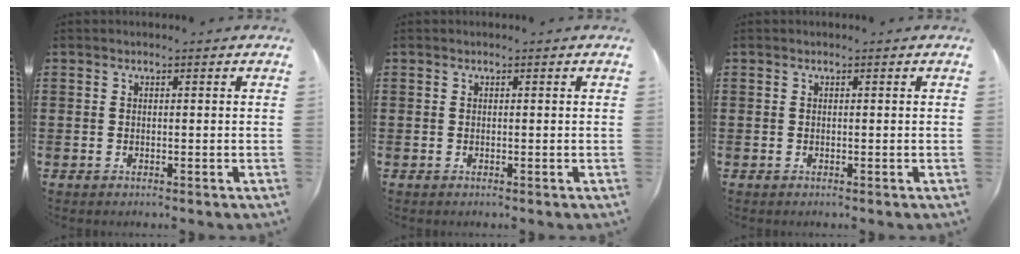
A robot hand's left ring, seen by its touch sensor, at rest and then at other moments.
{"total": 0.0}
{"total": 0.0}